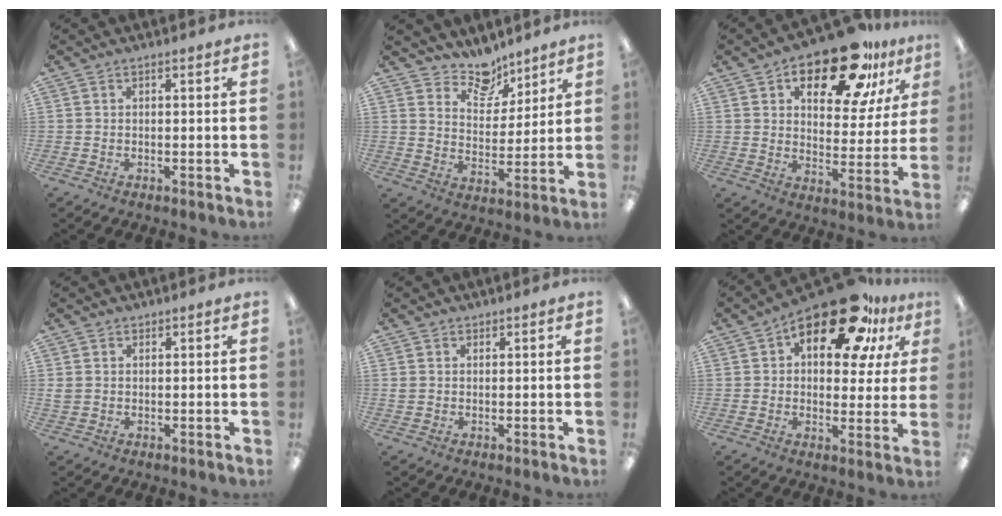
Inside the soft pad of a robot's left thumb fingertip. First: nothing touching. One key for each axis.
{"total": 9.6, "fx": 8.4, "fy": 4.5, "fz": 1.7, "tx": -0.022, "ty": -0.064, "tz": 0.154}
{"total": 18.7, "fx": 13.1, "fy": 8.0, "fz": 10.8, "tx": -0.161, "ty": -0.070, "tz": 0.216}
{"total": 1.8, "fx": 1.0, "fy": 1.4, "fz": 0.6, "tx": -0.014, "ty": 0.003, "tz": 0.017}
{"total": 1.2, "fx": 0.9, "fy": 0.9, "fz": 0.2, "tx": -0.005, "ty": 0.002, "tz": 0.017}
{"total": 20.5, "fx": 12.3, "fy": 9.2, "fz": 13.6, "tx": -0.199, "ty": -0.065, "tz": 0.203}